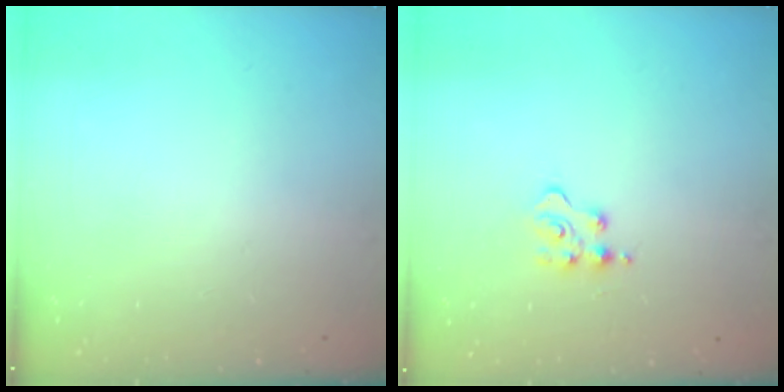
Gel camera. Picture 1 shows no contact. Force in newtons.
{"total": 4.3, "press": 4.2, "slide": 0.6}